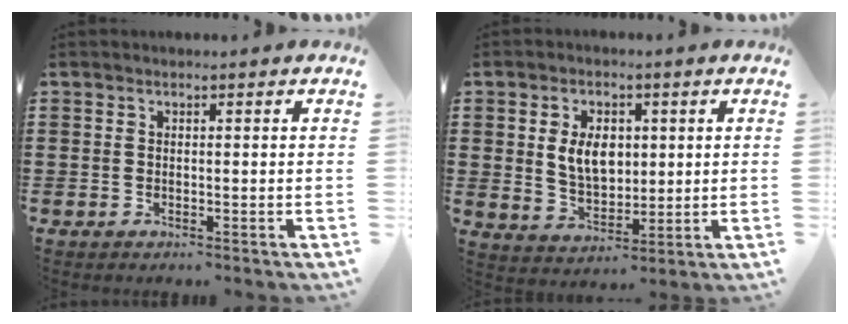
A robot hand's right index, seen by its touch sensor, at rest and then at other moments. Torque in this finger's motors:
{"motor_torque": [1.14, 0.83, 0.32, 0.13]}